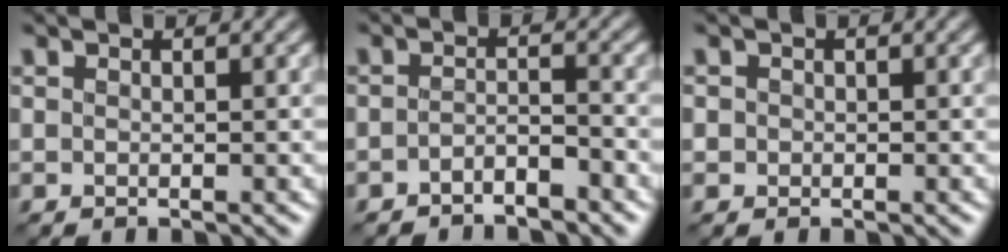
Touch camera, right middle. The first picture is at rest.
{"total": 1.8, "force": [-1.5, 0.5, 1.0], "torque": [-0.019, 0.006, -0.029]}
{"total": 0.8, "force": [0.0, 0.8, 0.1], "torque": [0.005, -0.003, -0.002]}